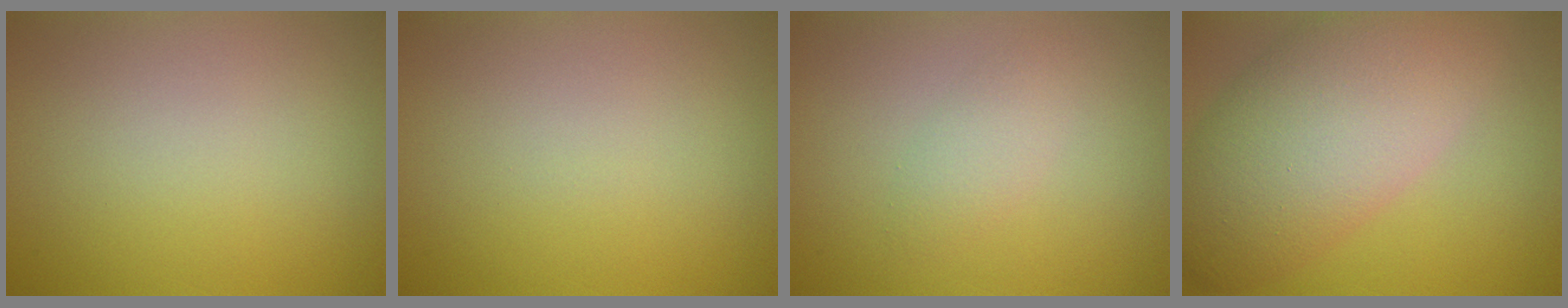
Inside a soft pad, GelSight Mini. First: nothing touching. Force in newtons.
{"total": 0.0}
{"total": 1.8, "press": 1.8, "slide": 0.0}
{"total": 10.9, "press": 10.9, "slide": 0.8}